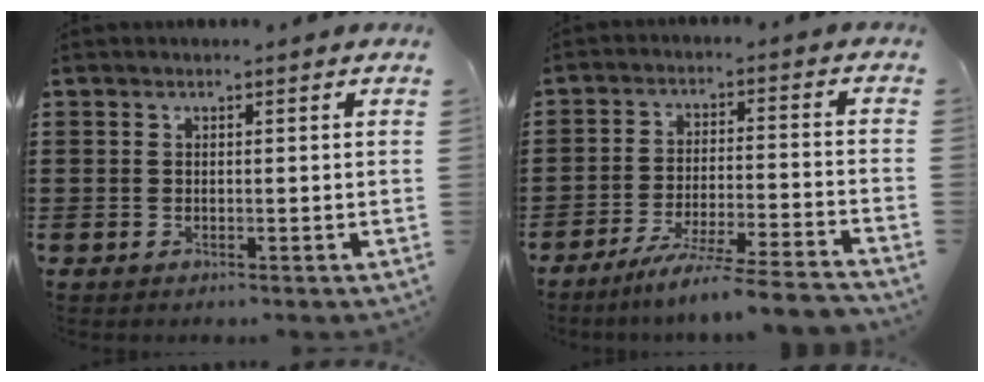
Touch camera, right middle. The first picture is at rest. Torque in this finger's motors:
{"motor_torque": [1.46, -0.68, 0.30, 0.13]}